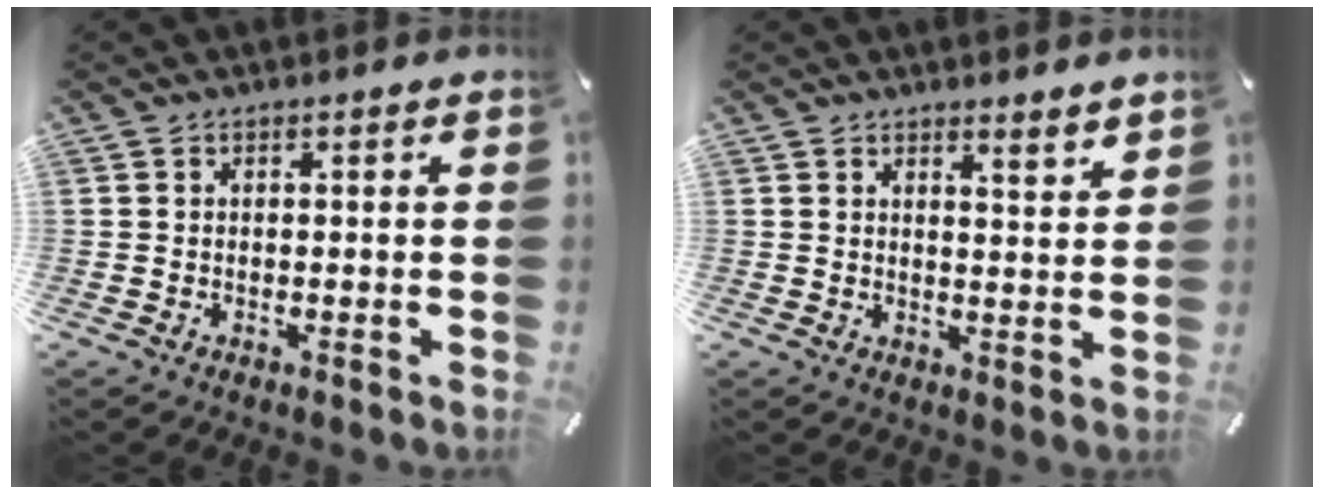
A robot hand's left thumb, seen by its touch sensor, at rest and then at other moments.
{"total": 3.3, "force": [3.3, 0.3, 0.5], "torque": [-0.003, -0.029, 0.057]}